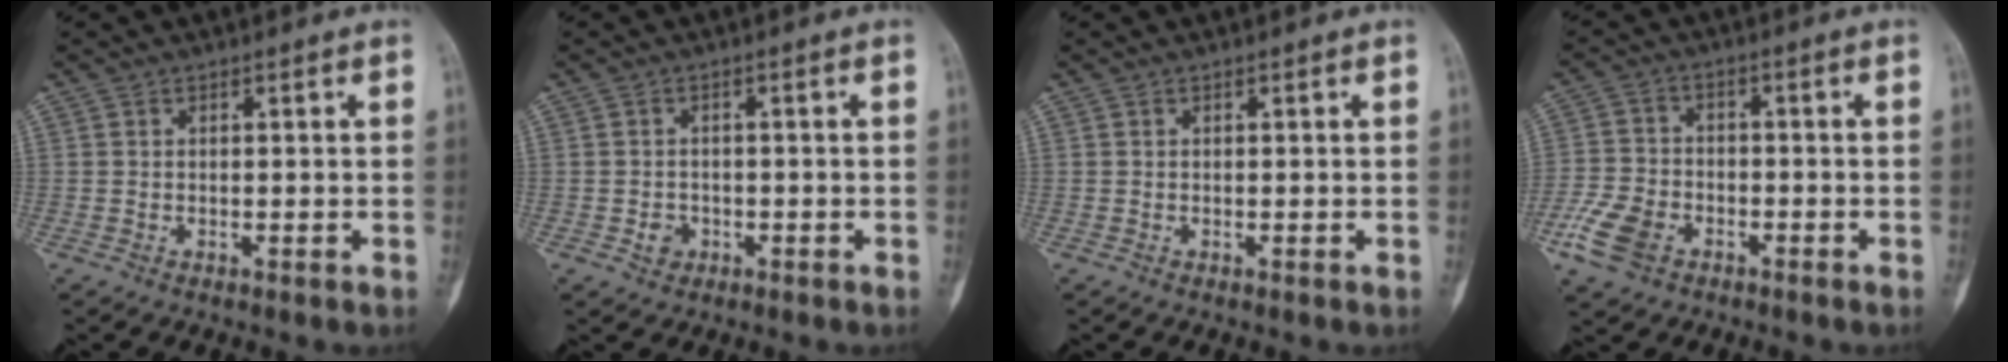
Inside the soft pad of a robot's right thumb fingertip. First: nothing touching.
{"total": 2.3, "force": [-0.9, 2.0, 0.8], "torque": [-0.006, 0.006, -0.011]}
{"total": 0.0}
{"total": 8.4, "force": [-4.4, 5.5, 4.6], "torque": [-0.097, 0.014, -0.087]}